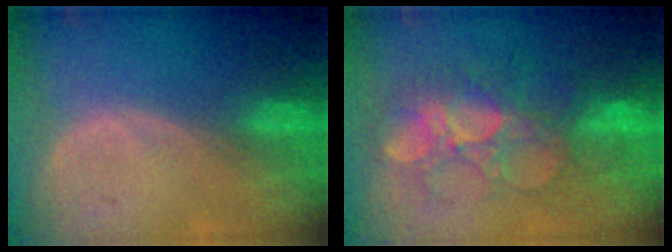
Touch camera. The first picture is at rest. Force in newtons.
{"total": 9.0, "press": 8.8, "slide": 1.7}